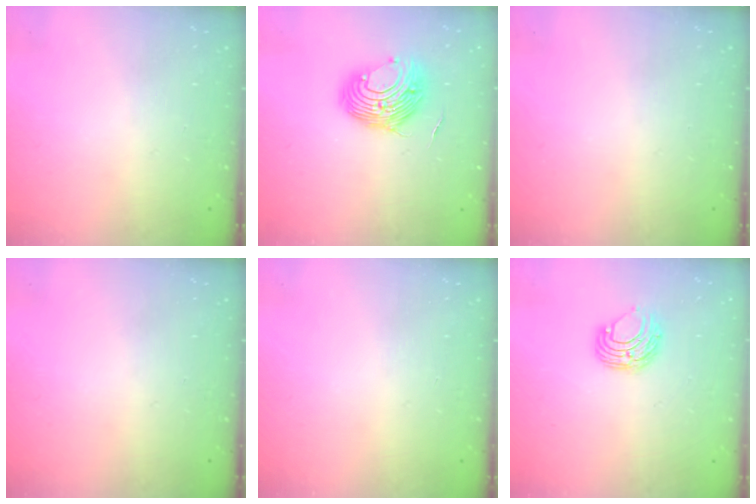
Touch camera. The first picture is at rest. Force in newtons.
{"total": 13.4, "press": 13.4, "slide": 0.8}
{"total": 0.0}
{"total": 0.0}
{"total": 0.0}
{"total": 6.7, "press": 6.7, "slide": 0.5}